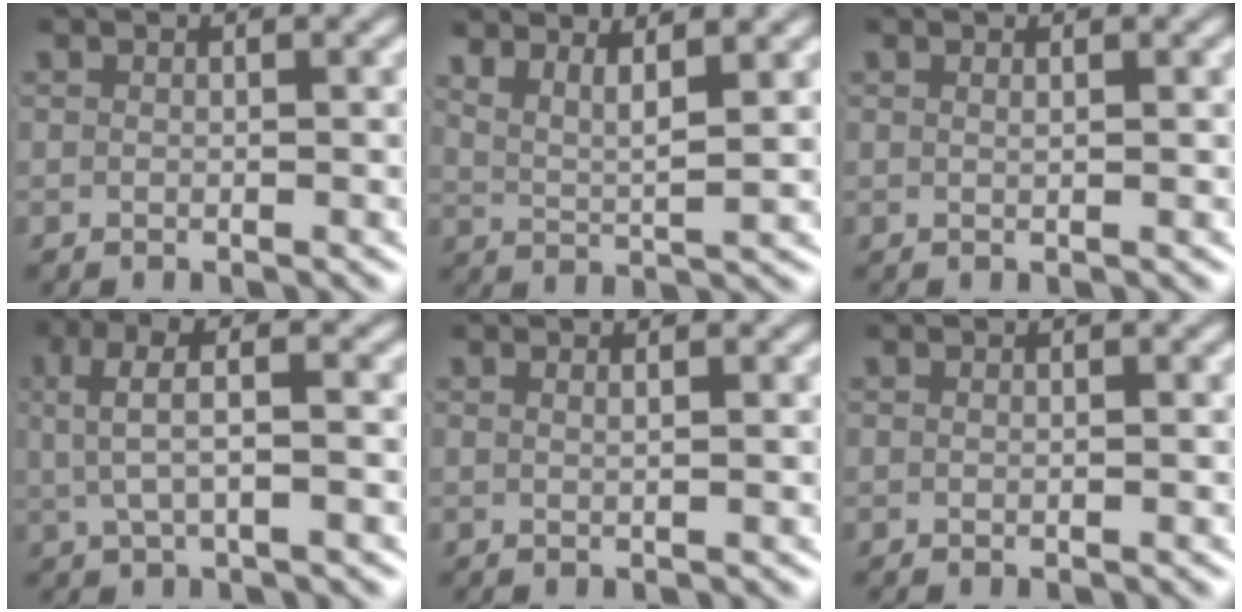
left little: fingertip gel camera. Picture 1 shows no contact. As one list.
[{"total": 5.2, "force": [3.1, 2.3, 3.5], "torque": [-0.059, 0.001, 0.044]}, {"total": 0.6, "force": [0.3, -0.5, 0.3], "torque": [-0.003, -0.001, 0.006]}, {"total": 3.7, "force": [1.0, 1.0, 3.4], "torque": [-0.058, 0.013, 0.014]}, {"total": 0.9, "force": [0.4, -0.6, 0.5], "torque": [-0.005, 0.000, 0.009]}, {"total": 0.0}]